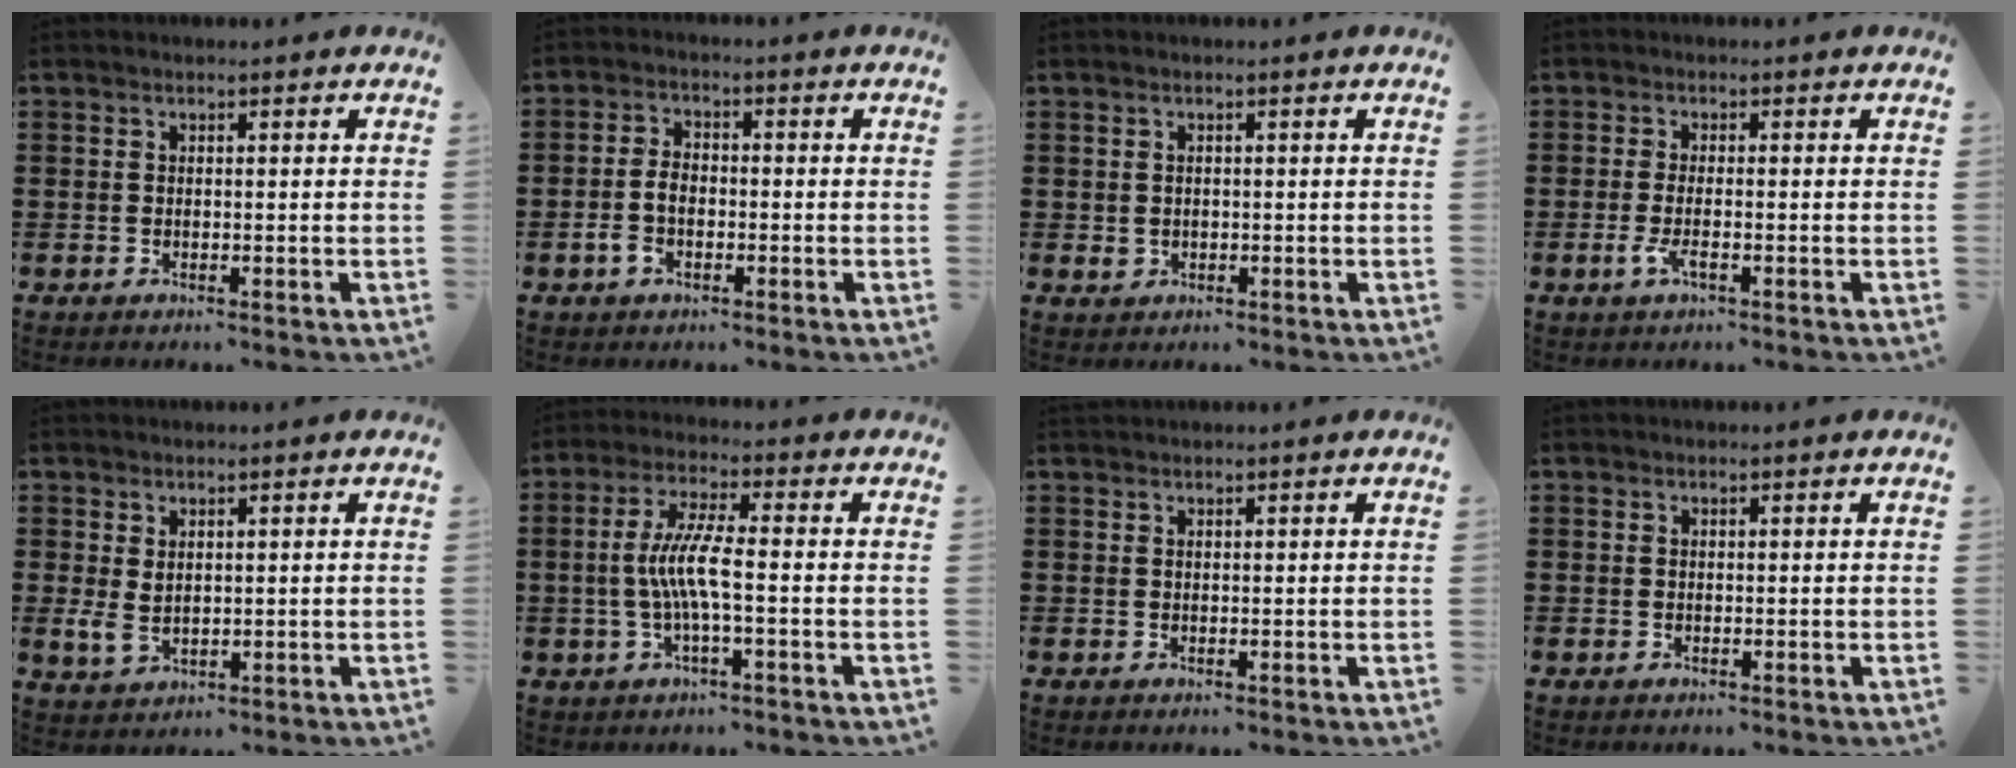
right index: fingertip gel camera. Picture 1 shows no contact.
{"total": 4.1, "force": [-1.2, 2.5, 3.1], "torque": [-0.070, 0.001, -0.025]}
{"total": 1.1, "force": [0.1, 1.0, 0.6], "torque": [-0.014, 0.005, 0.001]}
{"total": 2.7, "force": [-1.1, 0.4, 2.4], "torque": [-0.063, -0.012, -0.025]}
{"total": 2.7, "force": [0.8, 1.7, 2.0], "torque": [-0.048, -0.001, 0.013]}
{"total": 6.8, "force": [-1.0, 0.9, 6.6], "torque": [-0.139, -0.007, -0.028]}
{"total": 0.0}
{"total": 0.0}